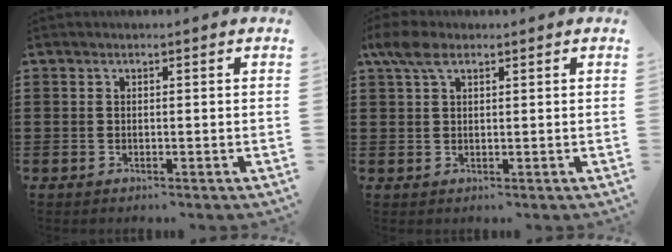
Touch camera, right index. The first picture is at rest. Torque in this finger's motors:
{"motor_torque": [1.08, 0.21, 0.23, 0.13]}